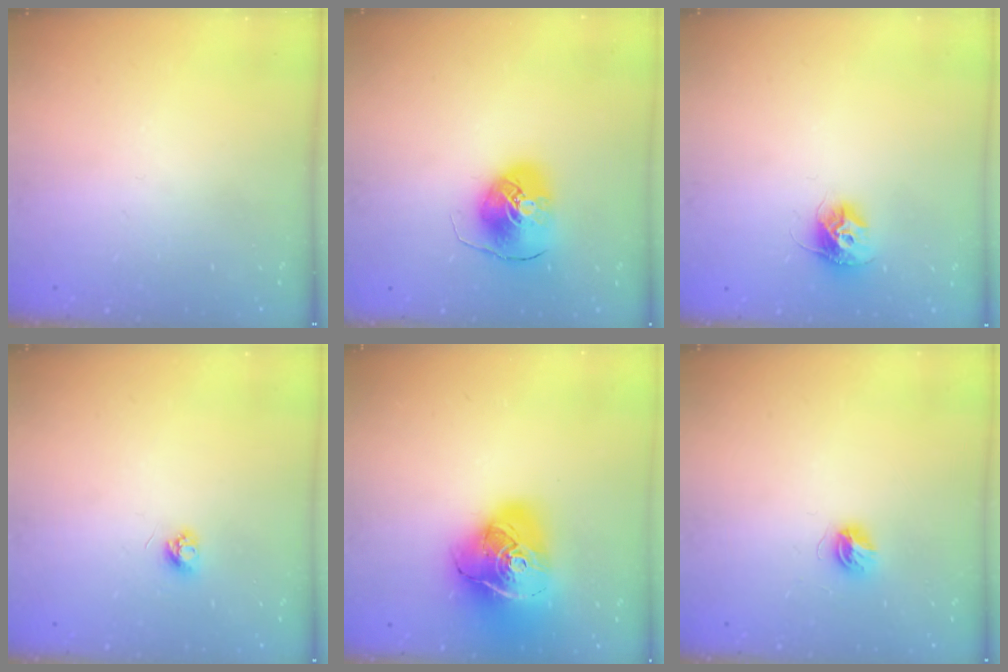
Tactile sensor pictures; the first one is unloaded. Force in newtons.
{"total": 9.3, "press": 9.2, "slide": 1.0}
{"total": 9.5, "press": 9.5, "slide": 0.2}
{"total": 3.2, "press": 3.1, "slide": 0.4}
{"total": 22.2, "press": 22.0, "slide": 2.8}
{"total": 4.6, "press": 4.6, "slide": 0.6}